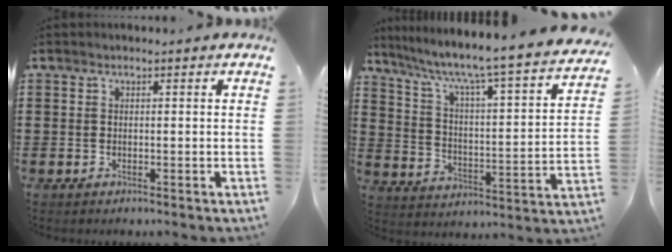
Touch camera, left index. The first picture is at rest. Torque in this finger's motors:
{"motor_torque": [0.02, -0.02, 0.05, -0.03]}